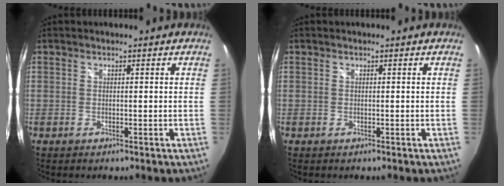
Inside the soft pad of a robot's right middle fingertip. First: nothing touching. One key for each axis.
{"total": 0.0}